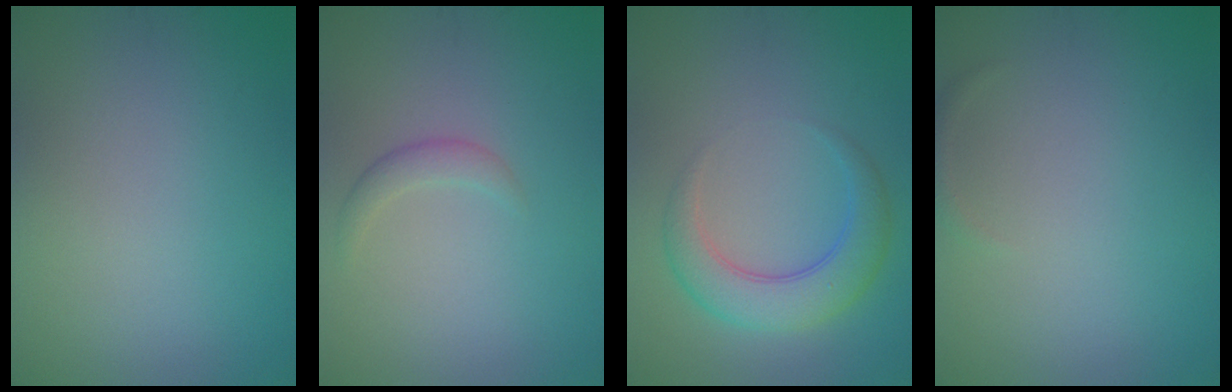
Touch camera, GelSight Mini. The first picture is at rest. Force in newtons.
{"total": 1.3, "press": 1.3, "slide": 0.1}
{"total": 4.5, "press": 4.5, "slide": 0.2}
{"total": 0.5, "press": 0.5, "slide": 0.1}